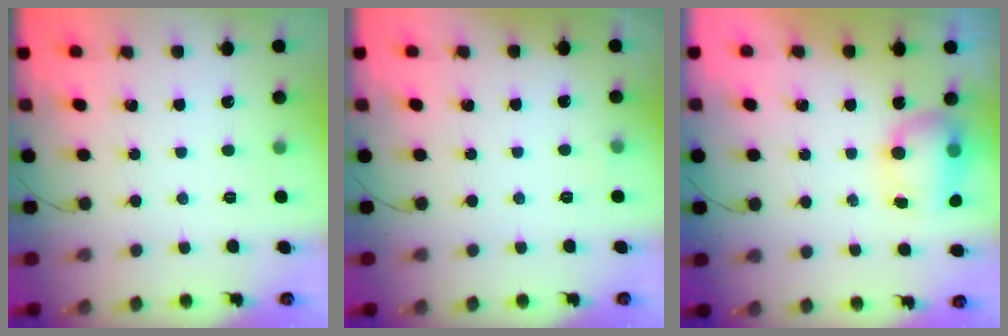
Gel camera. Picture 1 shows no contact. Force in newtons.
{"total": 2.7, "press": 2.0, "slide": 1.8}
{"total": 11.5, "press": 8.8, "slide": 7.4}